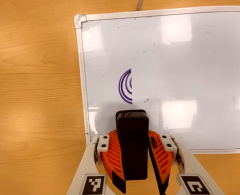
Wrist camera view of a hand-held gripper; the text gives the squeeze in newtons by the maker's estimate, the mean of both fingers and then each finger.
{"total": 11.9, "left": 10.4, "right": 13.4}